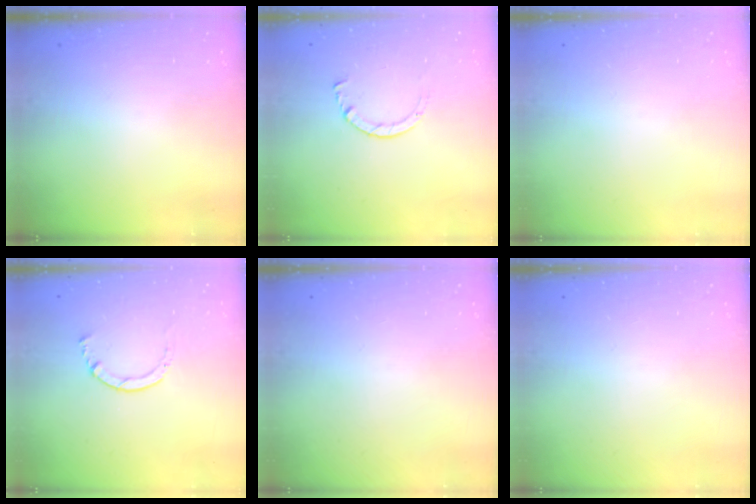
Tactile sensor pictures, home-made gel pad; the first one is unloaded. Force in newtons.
{"total": 2.9, "press": 2.8, "slide": 0.3}
{"total": 0.0}
{"total": 2.0, "press": 1.9, "slide": 0.3}
{"total": 0.0}
{"total": 0.0}